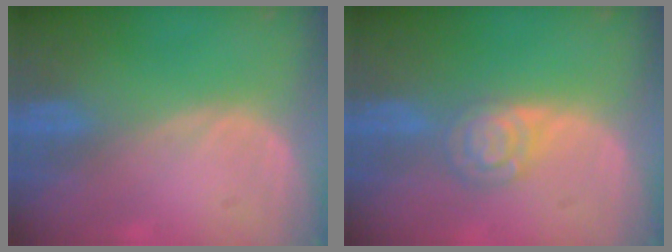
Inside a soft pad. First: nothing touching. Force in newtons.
{"total": 5.3, "press": 4.6, "slide": 2.6}